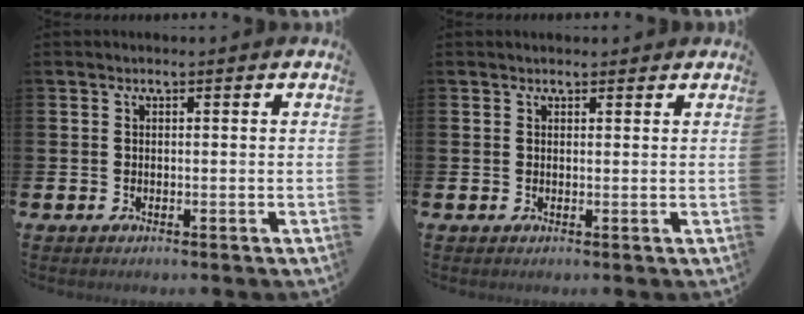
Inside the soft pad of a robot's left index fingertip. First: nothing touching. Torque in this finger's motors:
{"motor_torque": [1.05, -1.09, -0.11, 0.01]}